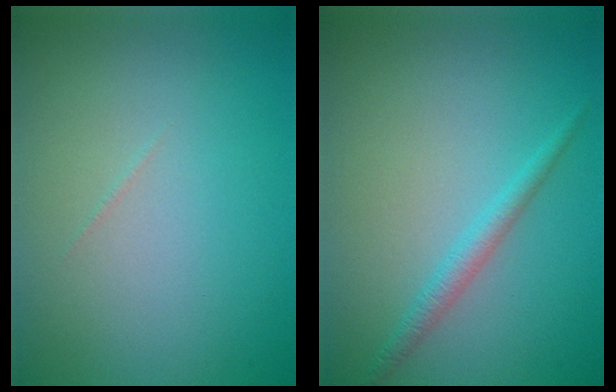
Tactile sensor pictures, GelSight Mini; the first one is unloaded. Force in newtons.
{"total": 1.6, "press": 1.6, "slide": 0.1}